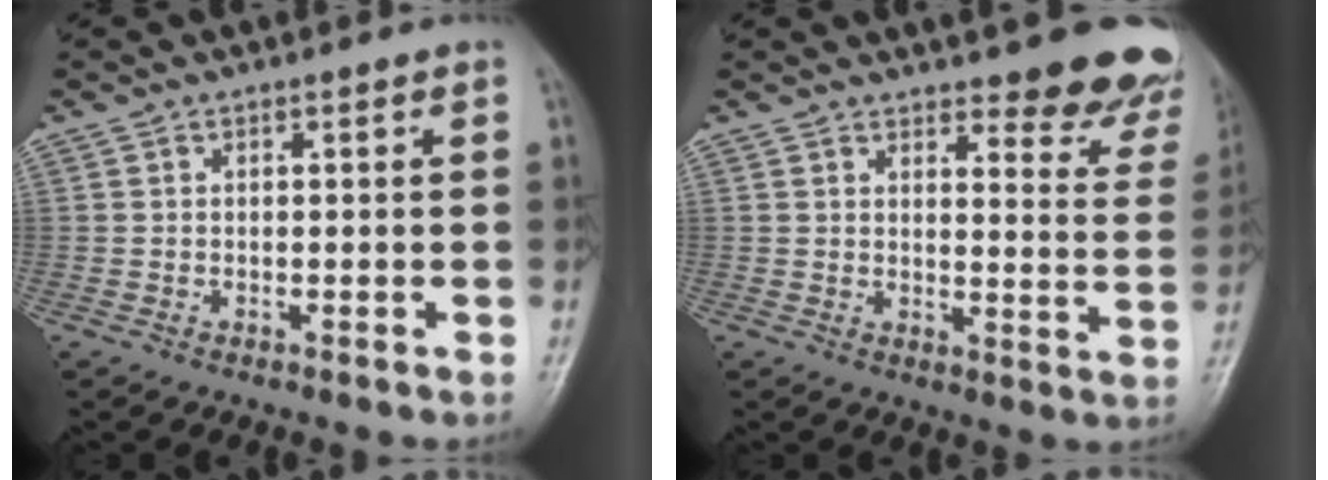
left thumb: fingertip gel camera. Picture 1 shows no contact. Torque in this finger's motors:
{"motor_torque": [0.28, -0.04, 0.03, -0.04, 0.07]}